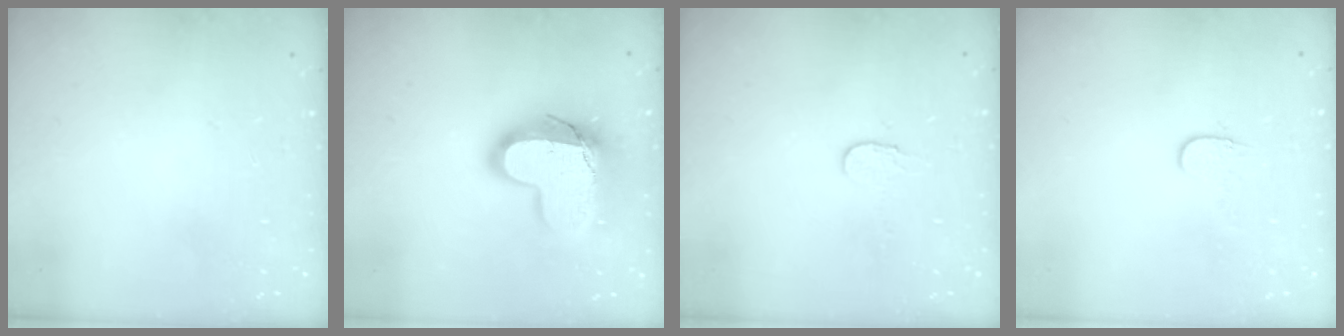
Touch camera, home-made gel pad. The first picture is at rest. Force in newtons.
{"total": 15.8, "press": 15.7, "slide": 1.0}
{"total": 3.2, "press": 3.2, "slide": 0.3}
{"total": 3.5, "press": 3.5, "slide": 0.4}